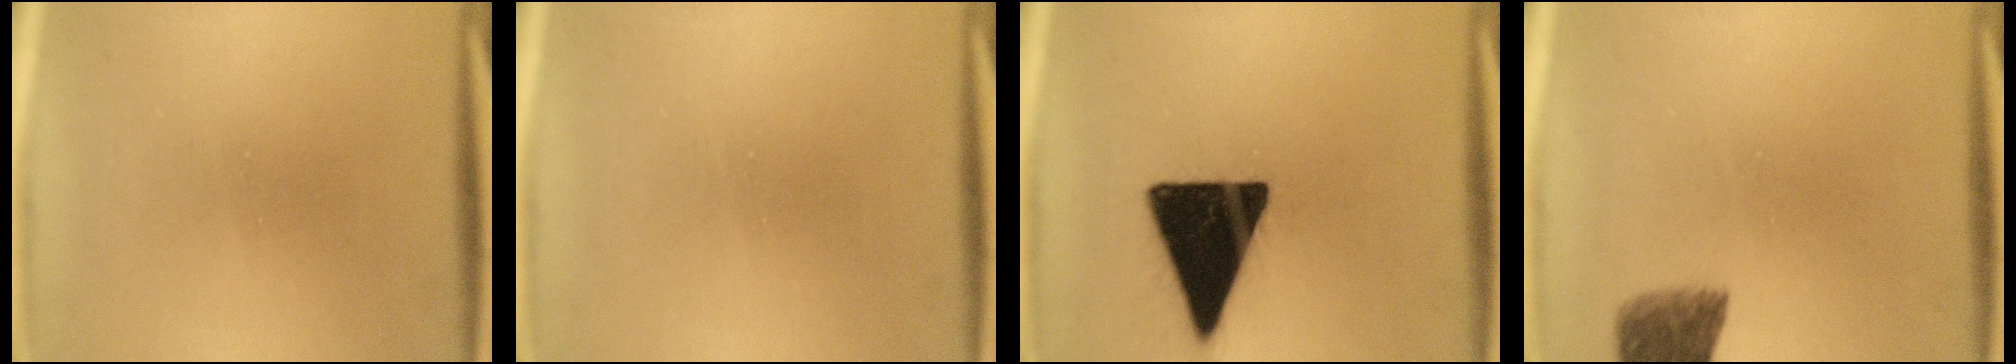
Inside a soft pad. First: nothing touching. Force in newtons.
{"total": 0.0}
{"total": 19.5}
{"total": 6.1}